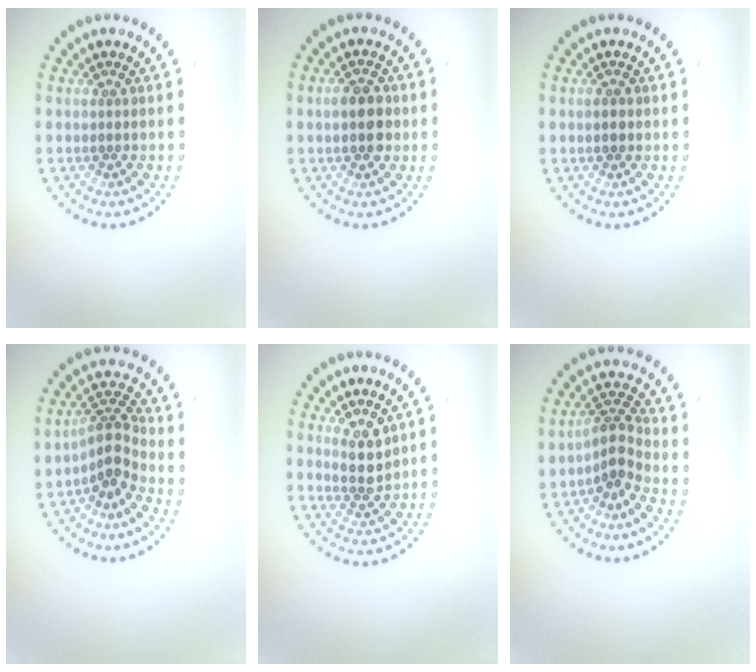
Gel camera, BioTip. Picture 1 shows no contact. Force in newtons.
{"total": 3.0, "press": 3.0, "slide": 0.2}
{"total": 1.3, "press": 1.3, "slide": 0.1}
{"total": 2.9, "press": 2.0, "slide": 2.1}
{"total": 2.5, "press": 2.2, "slide": 1.1}
{"total": 2.5, "press": 1.8, "slide": 1.7}